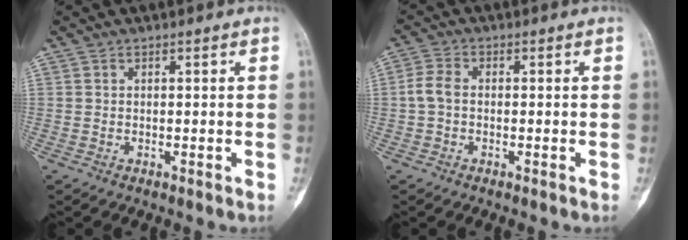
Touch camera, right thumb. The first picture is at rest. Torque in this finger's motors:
{"motor_torque": [0.53, 0.79, 0.42, -0.20, 0.10]}